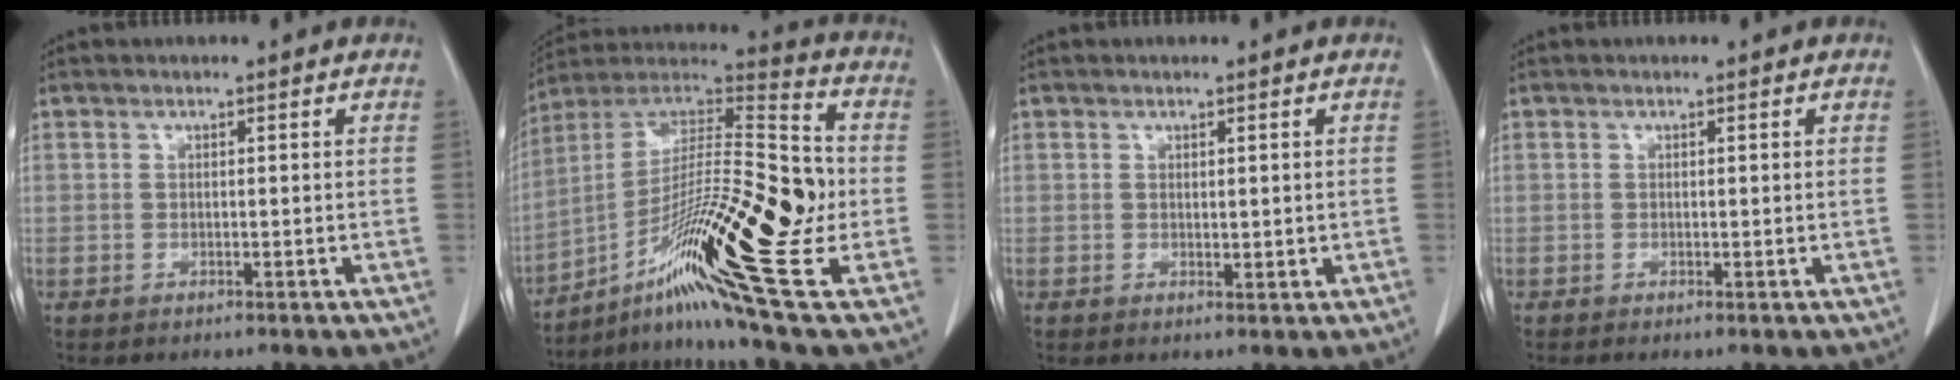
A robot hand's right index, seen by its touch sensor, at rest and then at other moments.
{"total": 25.3, "force": [-7.0, 1.7, 24.2], "torque": [-0.414, -0.009, -0.125]}
{"total": 0.7, "force": [0.1, 0.5, 0.4], "torque": [-0.004, -0.002, 0.004]}
{"total": 0.0}